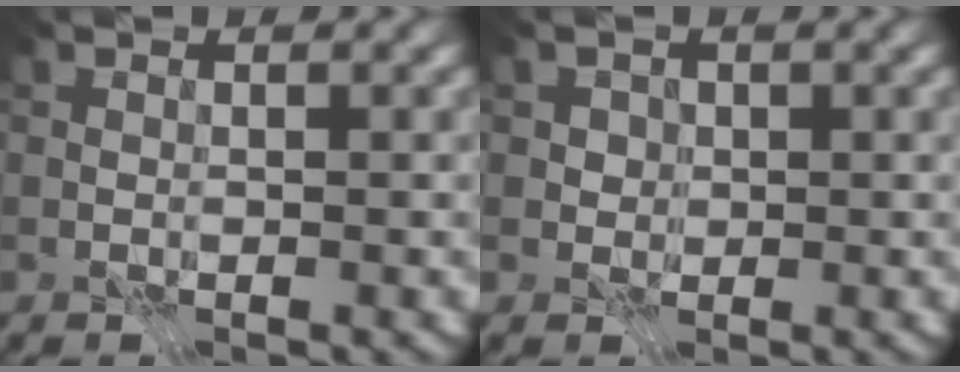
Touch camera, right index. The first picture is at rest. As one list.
[{"total": 1.4, "force": [0.4, 1.3, 0.4], "torque": [-0.001, -0.002, 0.011]}]